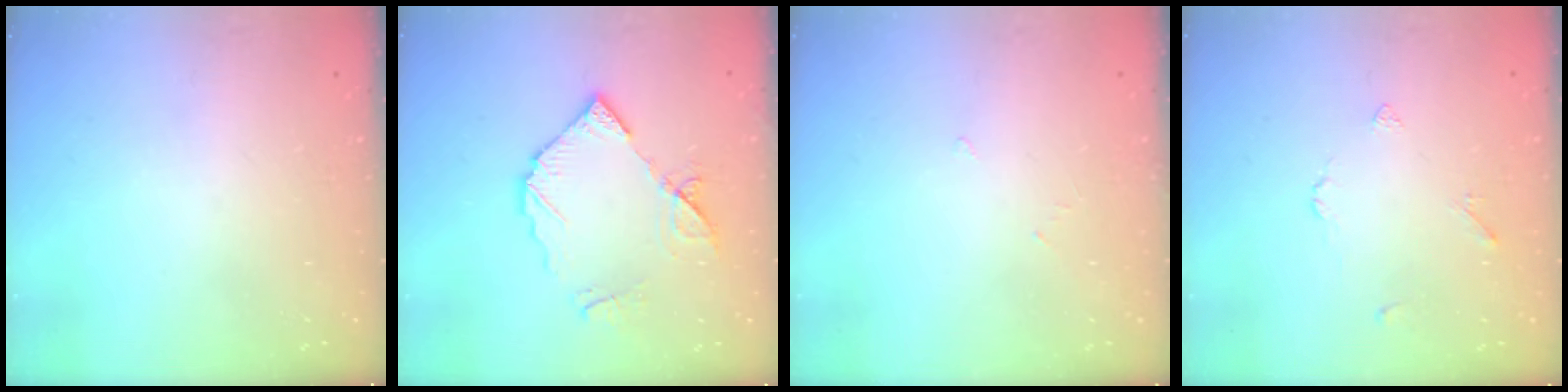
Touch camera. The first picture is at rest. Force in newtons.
{"total": 11.4, "press": 11.3, "slide": 1.2}
{"total": 2.6, "press": 2.6, "slide": 0.3}
{"total": 2.7, "press": 2.7, "slide": 0.5}